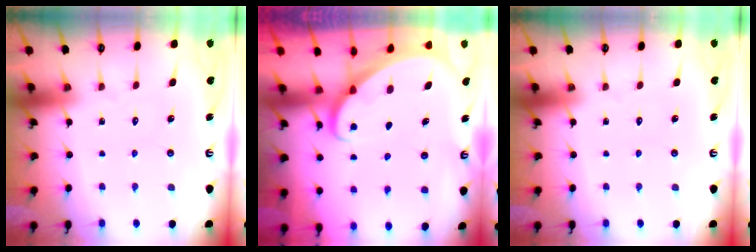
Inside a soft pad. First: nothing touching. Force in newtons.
{"total": 2.0, "press": 2.0, "slide": 0.3}
{"total": 0.0}